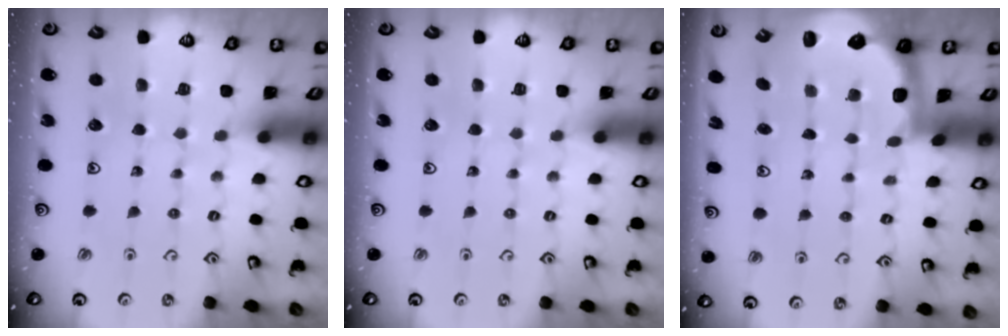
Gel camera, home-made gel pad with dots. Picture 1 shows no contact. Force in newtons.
{"total": 0.0}
{"total": 3.0, "press": 2.1, "slide": 2.1}